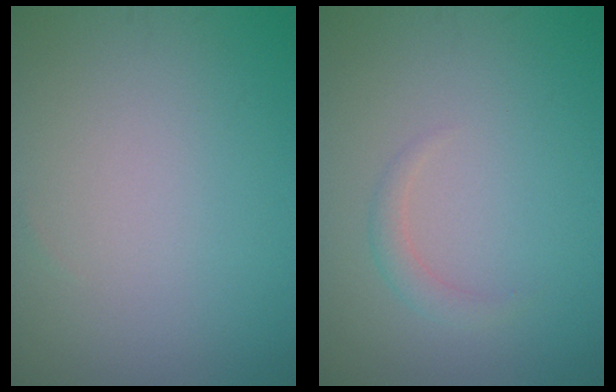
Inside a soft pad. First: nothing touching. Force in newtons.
{"total": 1.2, "press": 1.2, "slide": 0.1}